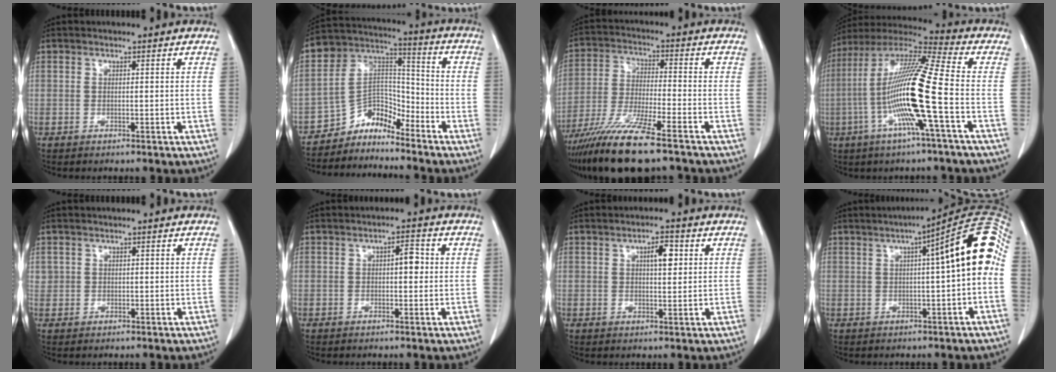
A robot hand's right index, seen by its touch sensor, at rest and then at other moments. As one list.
[{"total": 7.3, "force": [-6.6, 3.2, 0.2], "torque": [0.009, 0.062, -0.127]}, {"total": 13.9, "force": [-10.2, 0.6, 9.3], "torque": [-0.183, -0.040, -0.183]}, {"total": 16.9, "force": [-3.8, -0.6, 16.5], "torque": [-0.323, -0.001, -0.087]}, {"total": 2.0, "force": [0.8, 1.8, 0.0], "torque": [0.016, 0.004, 0.010]}, {"total": 2.8, "force": [0.3, 1.1, 2.6], "torque": [-0.037, 0.009, 0.001]}, {"total": 3.9, "force": [1.3, 1.2, 3.4], "torque": [-0.054, 0.006, 0.018]}, {"total": 12.6, "force": [1.9, 0.9, 12.4], "torque": [-0.160, 0.043, 0.016]}]